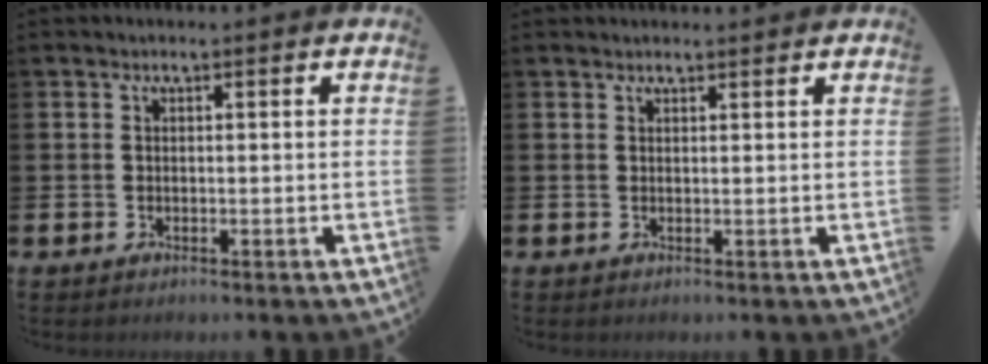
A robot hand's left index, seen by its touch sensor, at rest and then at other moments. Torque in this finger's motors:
{"motor_torque": [0.22, -0.44, 0.29, 0.04]}